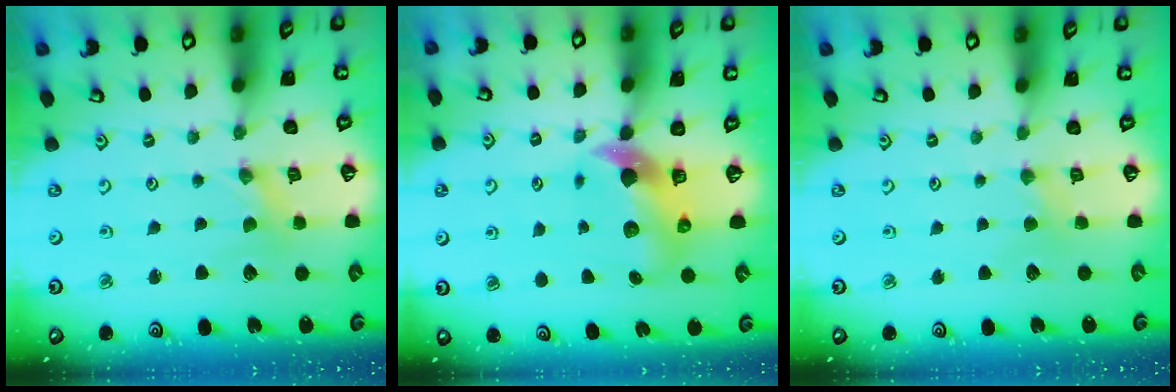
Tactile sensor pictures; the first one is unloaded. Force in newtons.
{"total": 8.0, "press": 8.0, "slide": 1.1}
{"total": 0.9, "press": 0.8, "slide": 0.3}